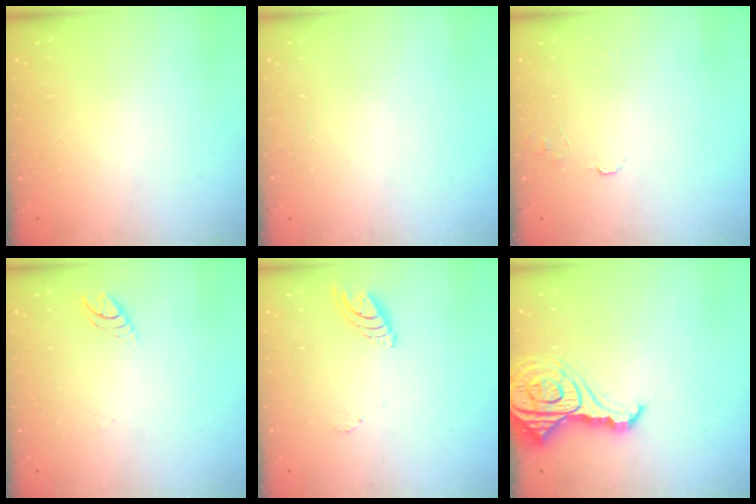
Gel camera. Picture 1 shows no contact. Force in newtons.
{"total": 1.8, "press": 1.8, "slide": 0.1}
{"total": 5.9, "press": 5.9, "slide": 0.6}
{"total": 3.9, "press": 3.9, "slide": 0.3}
{"total": 7.7, "press": 7.7, "slide": 0.7}
{"total": 13.6, "press": 13.5, "slide": 1.3}